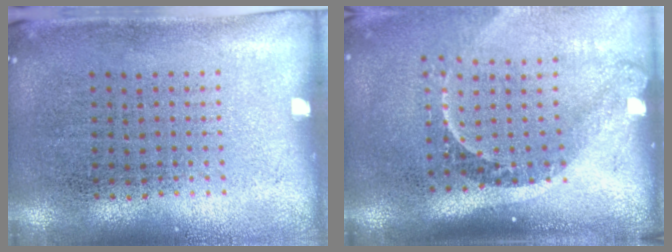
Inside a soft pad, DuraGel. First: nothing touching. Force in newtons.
{"total": 2.3, "press": 1.5, "slide": 1.7}